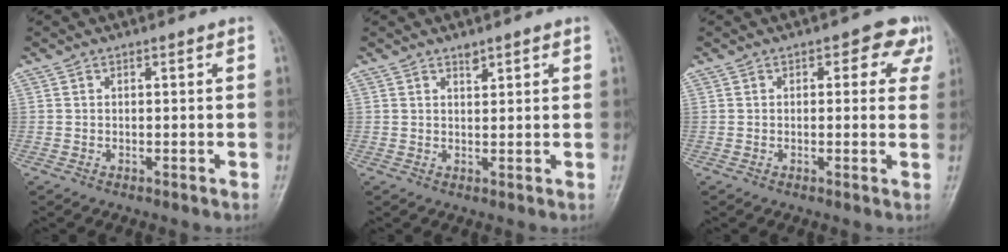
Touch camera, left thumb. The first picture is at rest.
{"total": 1.7, "force": [1.3, 0.7, 0.8], "torque": [-0.005, -0.009, 0.019]}
{"total": 5.5, "force": [2.4, 3.3, 3.7], "torque": [0.002, -0.001, 0.016]}